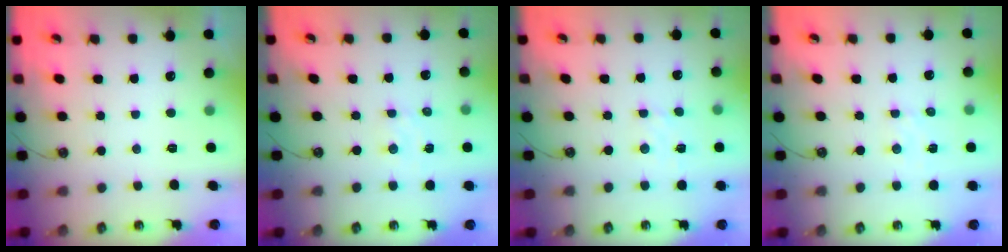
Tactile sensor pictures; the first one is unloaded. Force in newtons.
{"total": 1.5, "press": 1.5, "slide": 0.3}
{"total": 2.8, "press": 2.8, "slide": 0.4}
{"total": 3.6, "press": 3.6, "slide": 0.5}